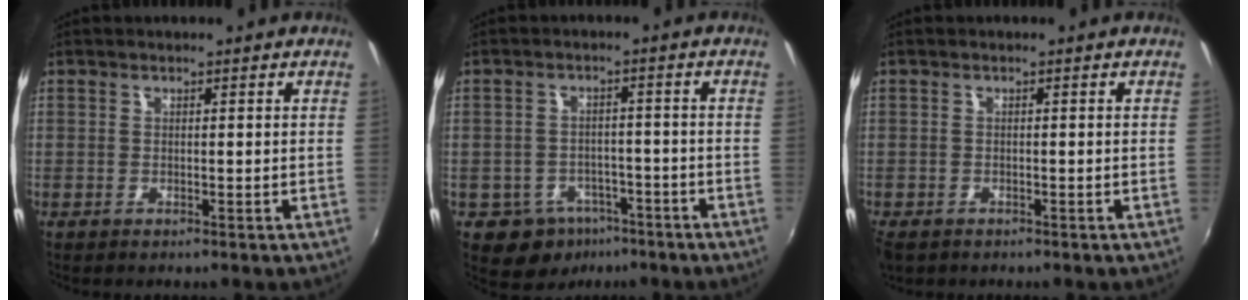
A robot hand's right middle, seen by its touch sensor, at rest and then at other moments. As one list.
[{"total": 7.5, "force": [-4.6, 5.6, 1.8], "torque": [-0.045, 0.014, -0.054]}, {"total": 3.1, "force": [-2.0, 1.8, 1.5], "torque": [-0.037, -0.013, -0.035]}]